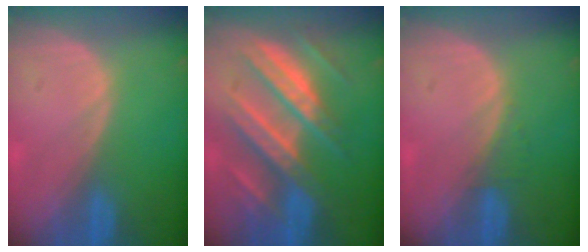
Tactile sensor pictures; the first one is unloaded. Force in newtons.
{"total": 11.1, "press": 11.0, "slide": 1.0}
{"total": 1.2, "press": 1.1, "slide": 0.4}